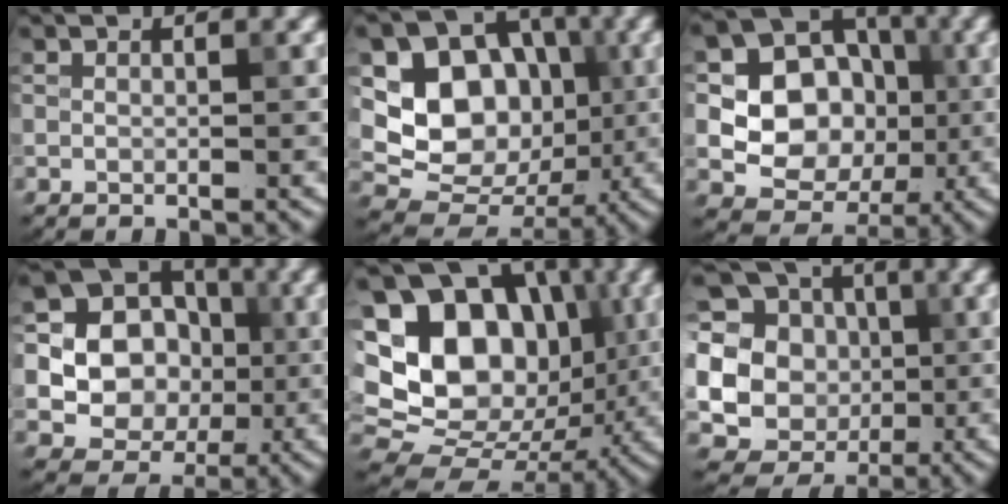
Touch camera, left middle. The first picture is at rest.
{"total": 9.6, "force": [0.9, 7.9, 5.3], "torque": [-0.082, -0.011, 0.011]}
{"total": 9.7, "force": [0.5, 8.3, 5.0], "torque": [-0.077, 0.009, -0.004]}
{"total": 13.9, "force": [0.4, 12.9, 5.2], "torque": [-0.126, 0.025, -0.014]}
{"total": 20.2, "force": [3.8, 16.4, 11.1], "torque": [-0.196, 0.041, 0.066]}
{"total": 20.1, "force": [2.2, 18.8, 6.9], "torque": [-0.167, 0.004, 0.011]}